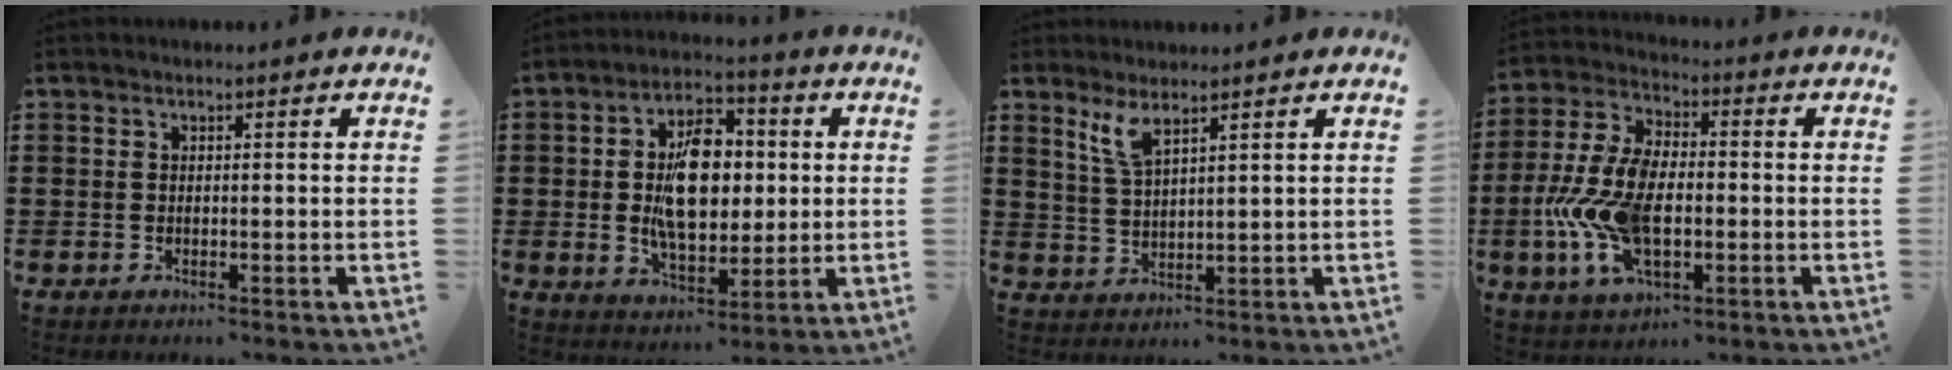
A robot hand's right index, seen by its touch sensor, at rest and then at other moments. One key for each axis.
{"total": 11.3, "fx": 0.7, "fy": 6.4, "fz": 9.2, "tx": -0.175, "ty": 0.010, "tz": 0.011}
{"total": 4.0, "fx": 2.7, "fy": 0.9, "fz": 2.7, "tx": -0.061, "ty": 0.004, "tz": 0.049}
{"total": 11.2, "fx": -2.2, "fy": 5.9, "fz": 9.3, "tx": -0.230, "ty": -0.011, "tz": -0.045}